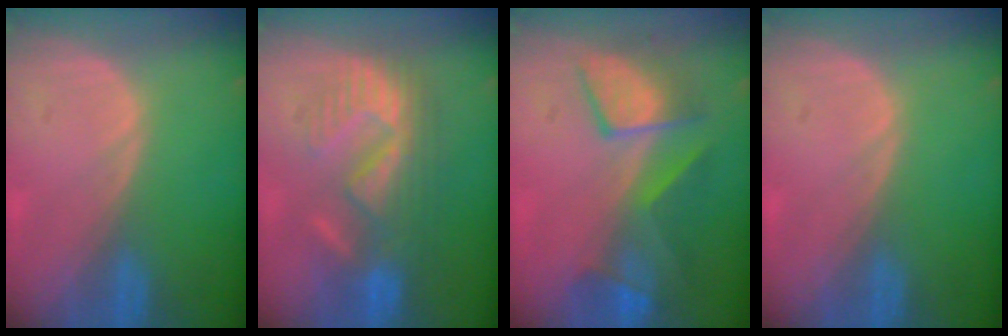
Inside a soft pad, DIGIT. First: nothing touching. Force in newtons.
{"total": 8.7, "press": 8.6, "slide": 1.4}
{"total": 7.8, "press": 7.7, "slide": 1.2}
{"total": 0.0}